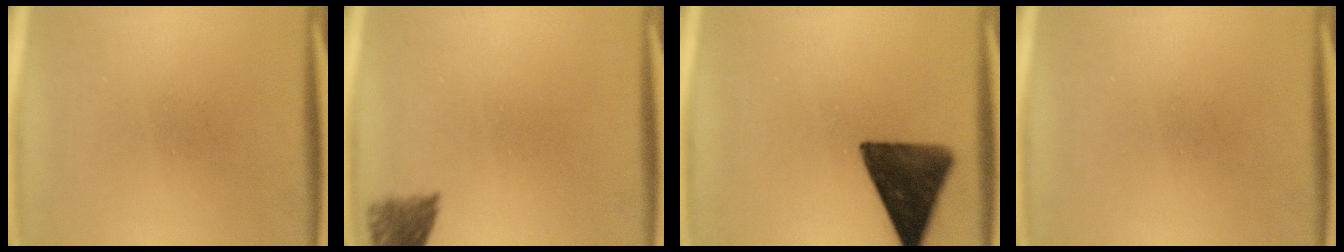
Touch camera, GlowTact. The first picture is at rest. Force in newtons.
{"total": 4.0}
{"total": 13.2}
{"total": 0.0}